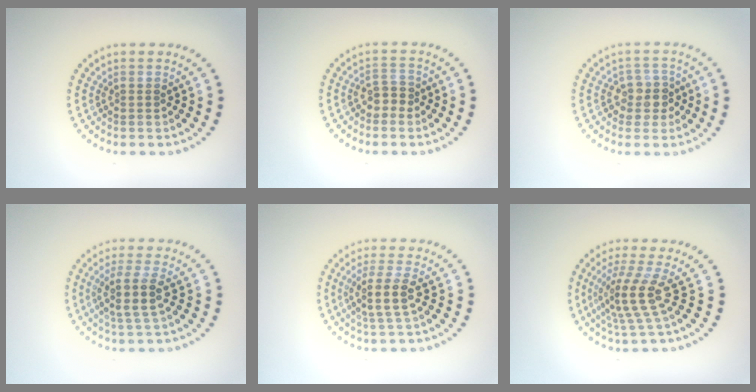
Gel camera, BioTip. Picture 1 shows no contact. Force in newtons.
{"total": 1.8, "press": 1.6, "slide": 0.8}
{"total": 2.5, "press": 2.2, "slide": 1.0}
{"total": 3.0, "press": 2.6, "slide": 1.6}
{"total": 2.8, "press": 2.3, "slide": 1.6}
{"total": 3.9, "press": 2.8, "slide": 2.7}